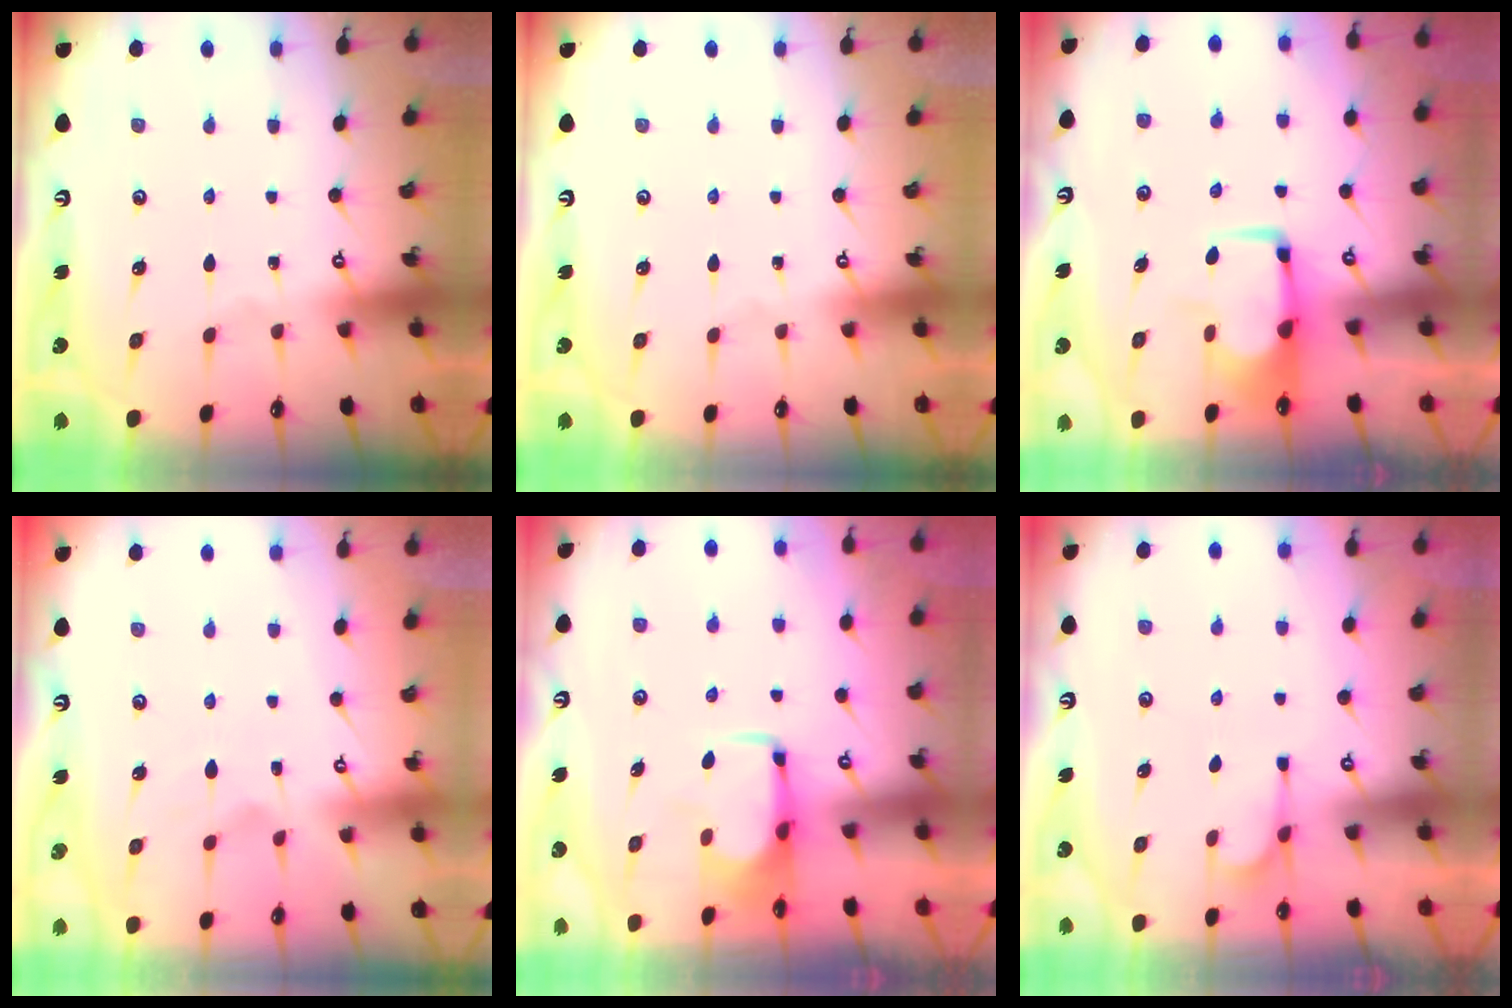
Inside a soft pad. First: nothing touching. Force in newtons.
{"total": 0.0}
{"total": 2.4, "press": 2.3, "slide": 0.5}
{"total": 1.3, "press": 0.6, "slide": 1.2}
{"total": 1.2, "press": 1.1, "slide": 0.5}
{"total": 4.4, "press": 4.2, "slide": 1.2}